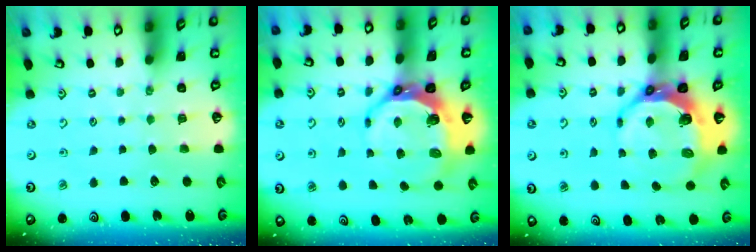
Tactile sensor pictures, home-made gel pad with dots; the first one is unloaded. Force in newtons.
{"total": 10.9, "press": 9.7, "slide": 5.0}
{"total": 11.1, "press": 10.2, "slide": 4.4}